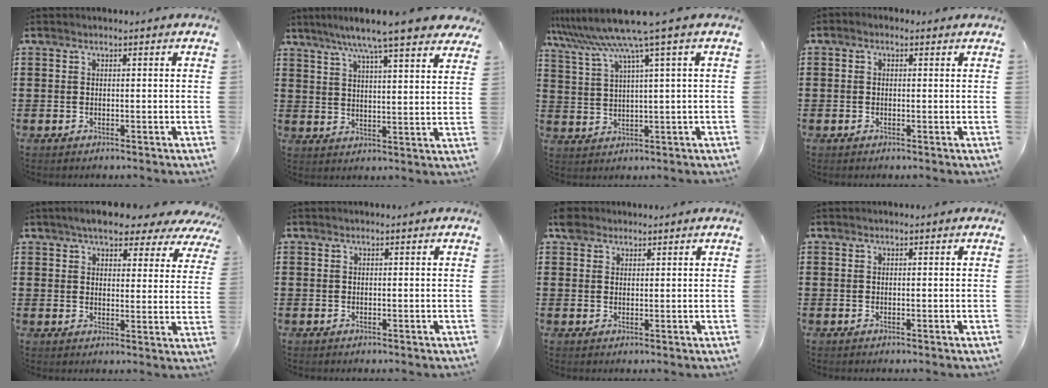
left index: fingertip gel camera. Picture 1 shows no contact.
{"total": 8.2, "force": [6.9, -0.2, 4.4], "torque": [-0.108, -0.026, 0.118]}
{"total": 7.5, "force": [4.8, -0.8, 5.7], "torque": [-0.137, -0.030, 0.078]}
{"total": 0.9, "force": [-0.3, 0.8, 0.4], "torque": [-0.009, 0.003, -0.008]}
{"total": 6.0, "force": [5.2, 1.9, 2.4], "torque": [-0.054, -0.017, 0.087]}
{"total": 0.0}
{"total": 2.8, "force": [2.1, 1.7, 0.7], "torque": [-0.015, 0.008, 0.038]}
{"total": 0.0}